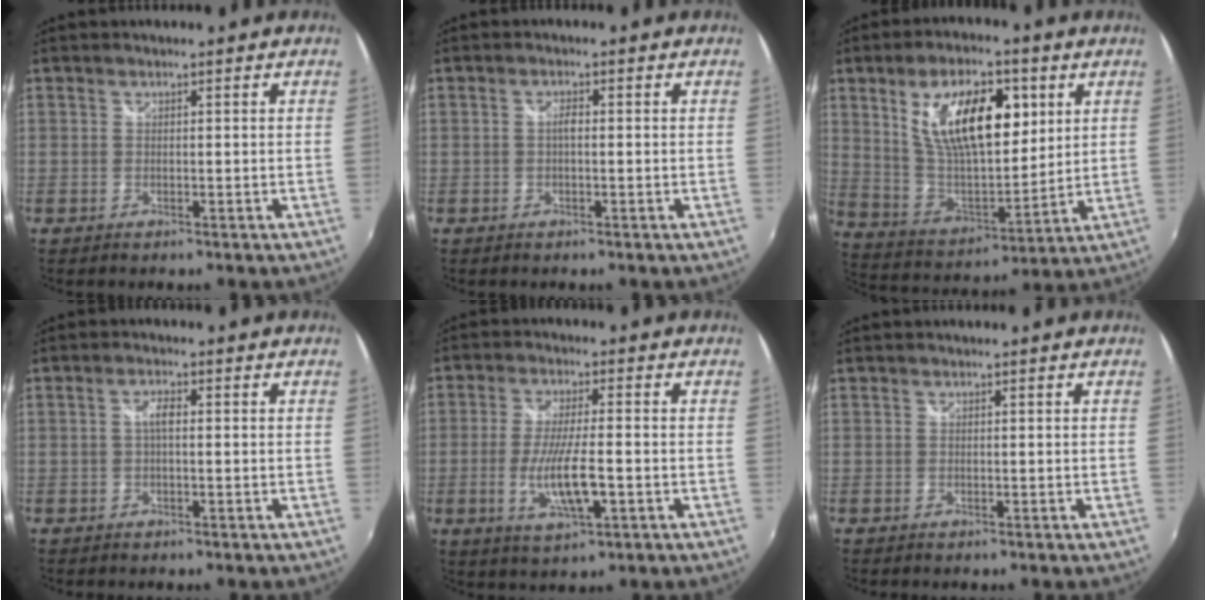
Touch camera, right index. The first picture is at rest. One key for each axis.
{"total": 1.3, "fx": -0.1, "fy": 0.5, "fz": 1.2, "tx": -0.022, "ty": 0.005, "tz": -0.005}
{"total": 18.9, "fx": 6.9, "fy": 8.6, "fz": 15.3, "tx": -0.267, "ty": 0.004, "tz": 0.134}
{"total": 2.0, "fx": 0.0, "fy": 0.7, "fz": 1.9, "tx": -0.037, "ty": 0.006, "tz": -0.002}
{"total": 9.3, "fx": -2.5, "fy": 1.9, "fz": 8.8, "tx": -0.172, "ty": -0.015, "tz": -0.043}
{"total": 0.0}